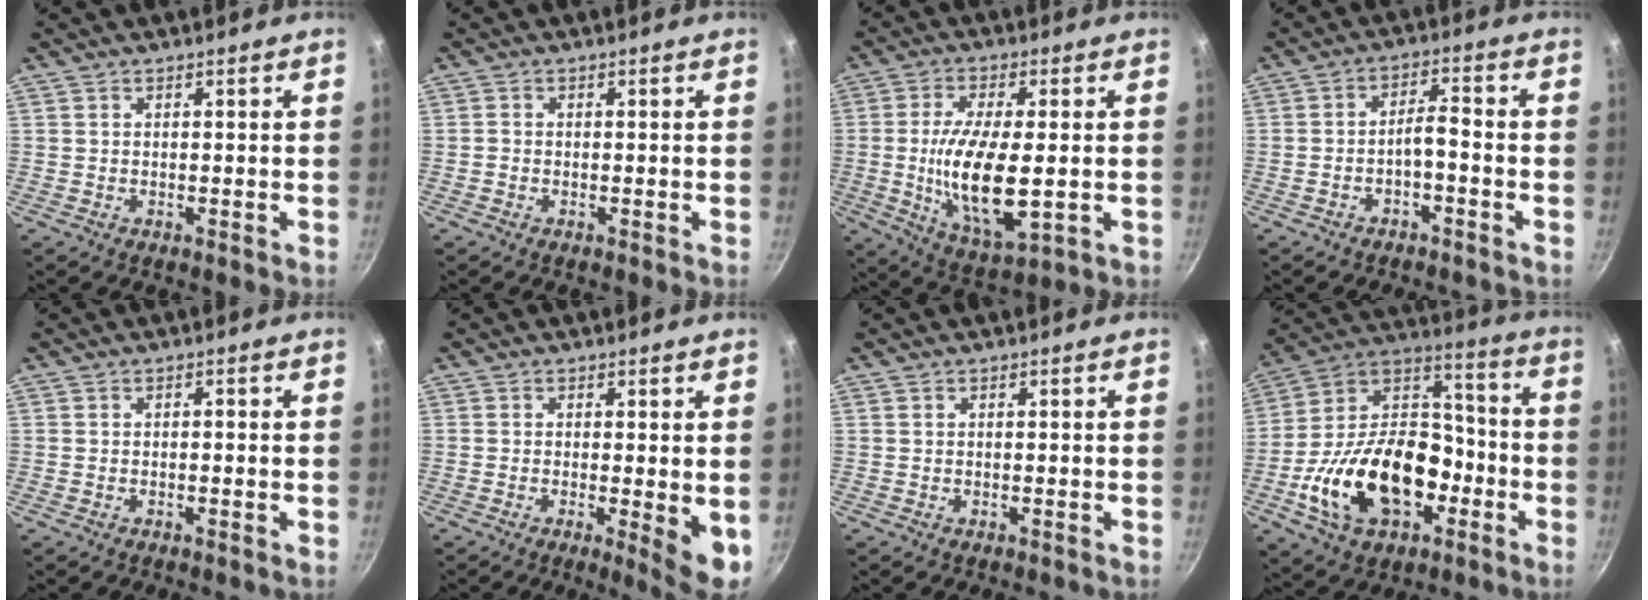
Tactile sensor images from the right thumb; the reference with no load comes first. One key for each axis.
{"total": 0.6, "fx": -0.4, "fy": 0.4, "fz": 0.1, "tx": -0.005, "ty": 0.002, "tz": -0.011}
{"total": 15.3, "fx": -1.2, "fy": 5.9, "fz": 14.1, "tx": -0.264, "ty": -0.014, "tz": -0.017}
{"total": 4.0, "fx": -2.2, "fy": 1.3, "fz": 3.2, "tx": -0.057, "ty": 0.035, "tz": -0.035}
{"total": 0.8, "fx": -0.3, "fy": 0.2, "fz": 0.7, "tx": -0.017, "ty": 0.004, "tz": -0.006}
{"total": 6.4, "fx": -0.6, "fy": 1.4, "fz": 6.2, "tx": -0.080, "ty": -0.015, "tz": -0.005}
{"total": 0.0}
{"total": 25.2, "fx": -8.0, "fy": 16.2, "fz": 17.5, "tx": -0.281, "ty": 0.069, "tz": -0.139}